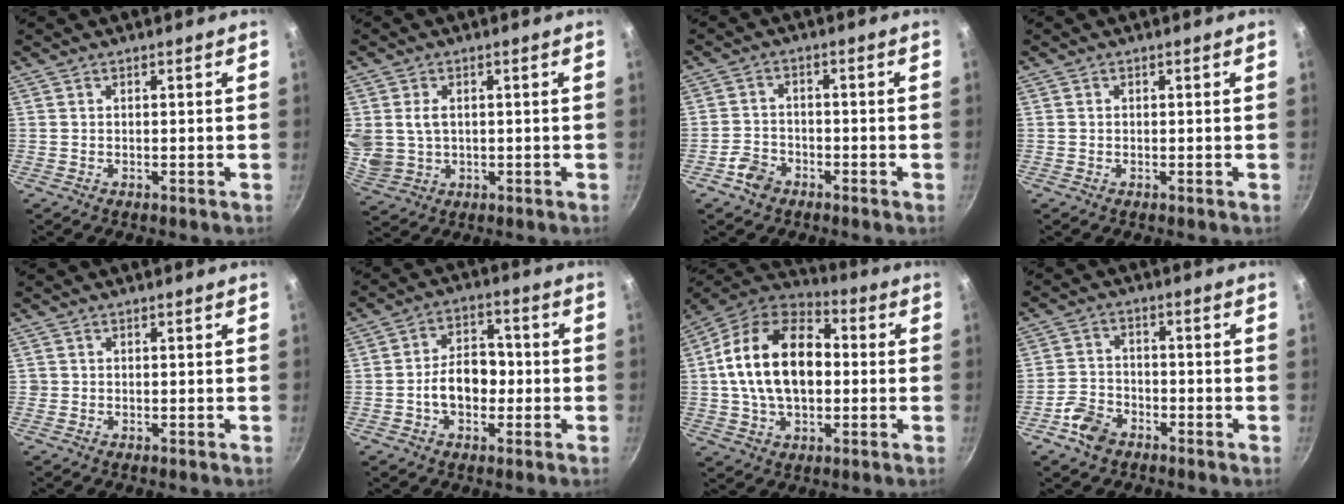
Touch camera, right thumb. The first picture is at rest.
{"total": 7.5, "force": [1.2, 5.8, 4.6], "torque": [-0.083, -0.010, 0.034]}
{"total": 4.4, "force": [-2.7, 3.0, 1.6], "torque": [-0.025, 0.029, -0.049]}
{"total": 0.0}
{"total": 0.5, "force": [-0.1, 0.5, 0.0], "torque": [0.002, 0.002, -0.002]}
{"total": 9.0, "force": [-1.6, 6.3, 6.2], "torque": [-0.067, 0.028, -0.031]}
{"total": 20.5, "force": [1.0, 13.2, 15.7], "torque": [-0.250, 0.033, 0.003]}
{"total": 6.3, "force": [-3.8, 4.1, 2.9], "torque": [-0.053, 0.034, -0.077]}